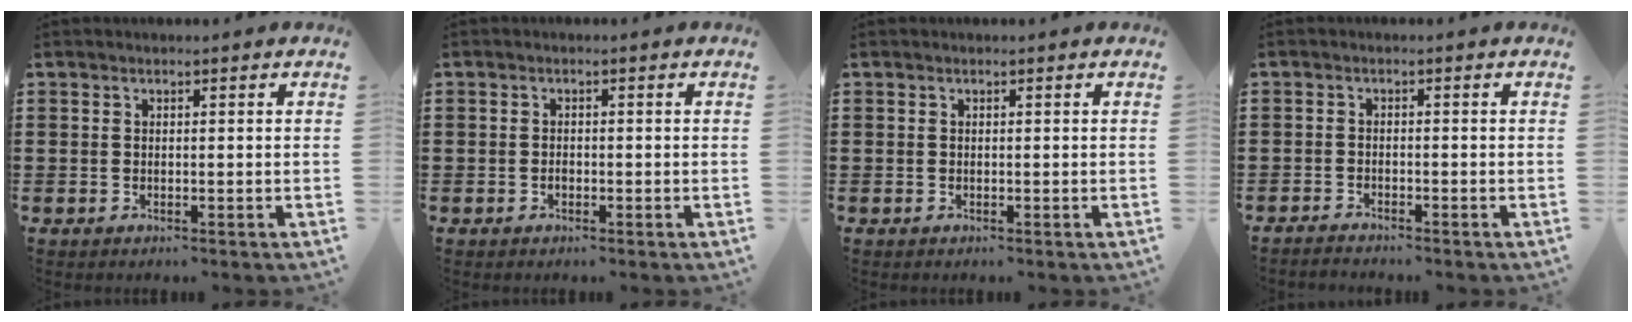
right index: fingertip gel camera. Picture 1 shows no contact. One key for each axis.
{"total": 0.9, "fx": -0.4, "fy": 0.7, "fz": 0.5, "tx": -0.010, "ty": 0.000, "tz": -0.007}
{"total": 0.0}
{"total": 1.4, "fx": -1.4, "fy": 0.1, "fz": -0.1, "tx": -0.003, "ty": 0.004, "tz": -0.029}